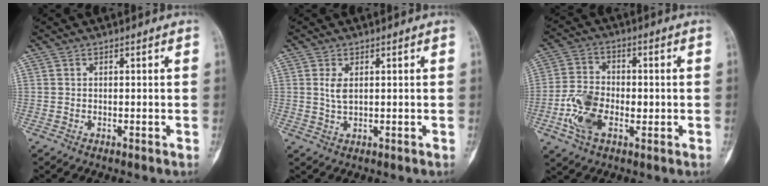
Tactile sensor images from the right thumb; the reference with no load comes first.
{"total": 2.6, "force": [0.8, 1.2, 2.2], "torque": [-0.043, -0.003, 0.019]}
{"total": 9.9, "force": [-2.3, 6.3, 7.2], "torque": [-0.142, 0.012, -0.045]}